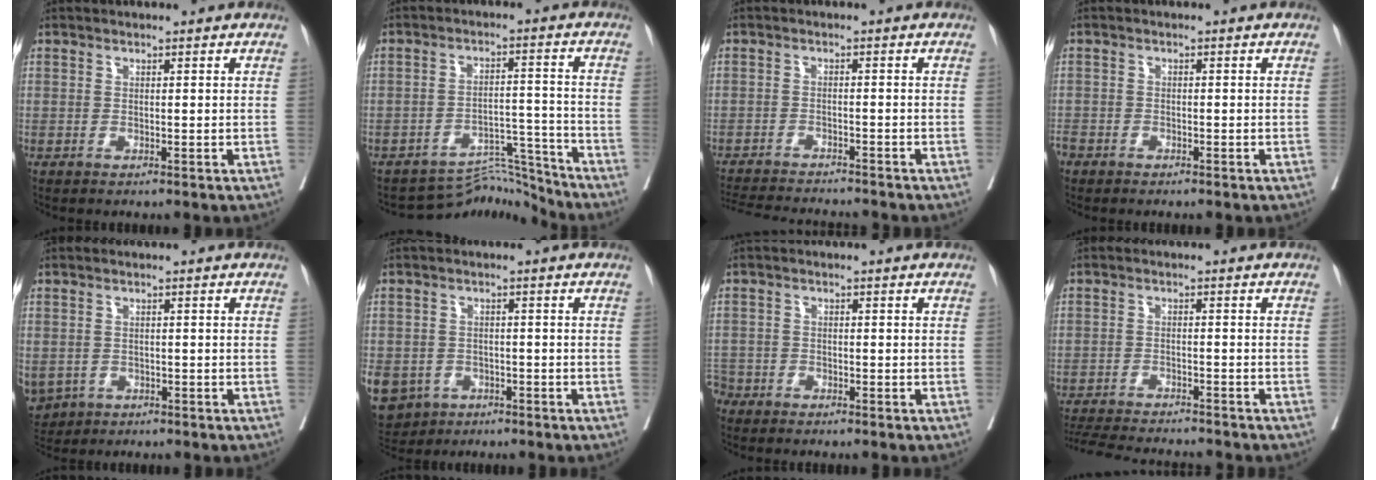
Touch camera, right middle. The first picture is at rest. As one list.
[{"total": 7.4, "force": [-7.2, -0.4, -1.8], "torque": [0.032, 0.035, -0.111]}, {"total": 12.5, "force": [-11.7, 0.7, 4.3], "torque": [-0.076, -0.017, -0.168]}, {"total": 2.7, "force": [-2.2, 1.3, 1.0], "torque": [-0.025, -0.005, -0.046]}, {"total": 9.2, "force": [-3.8, 7.5, 3.7], "torque": [-0.114, -0.006, -0.052]}, {"total": 11.7, "force": [-5.5, 9.5, 4.1], "torque": [-0.121, -0.005, -0.078]}, {"total": 3.0, "force": [-2.7, 1.4, 0.0], "torque": [0.002, -0.001, -0.060]}, {"total": 14.3, "force": [-13.3, 1.3, 5.3], "torque": [-0.109, -0.023, -0.193]}]